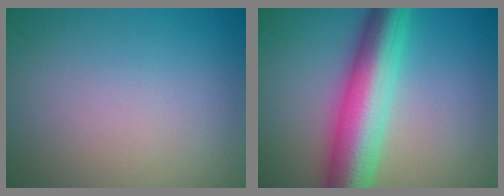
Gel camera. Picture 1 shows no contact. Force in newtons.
{"total": 9.5, "press": 9.5, "slide": 0.2}